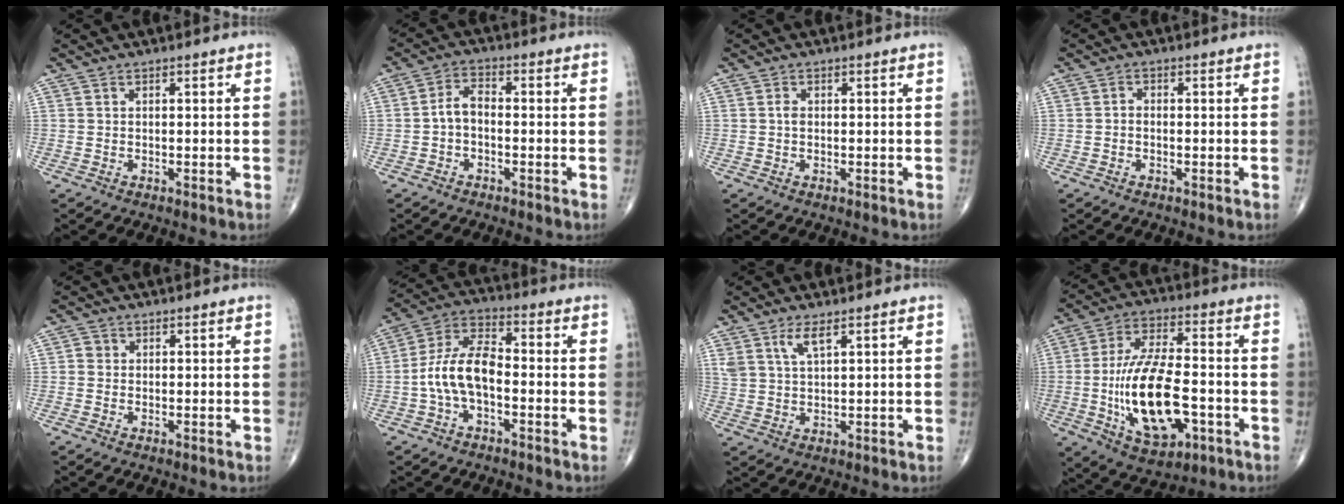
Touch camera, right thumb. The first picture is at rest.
{"total": 4.1, "force": [-1.0, 2.5, 3.2], "torque": [-0.053, 0.021, -0.028]}
{"total": 1.0, "force": [0.0, 0.7, 0.7], "torque": [-0.012, 0.001, -0.002]}
{"total": 1.1, "force": [-0.4, 0.8, 0.7], "torque": [-0.006, 0.004, -0.010]}
{"total": 1.1, "force": [0.1, 1.1, 0.3], "torque": [0.001, 0.002, -0.002]}
{"total": 10.2, "force": [-2.2, 5.2, 8.5], "torque": [-0.165, 0.041, -0.050]}
{"total": 3.9, "force": [2.4, 1.1, 2.9], "torque": [-0.063, -0.010, 0.052]}
{"total": 19.2, "force": [-4.3, 9.0, 16.5], "torque": [-0.294, 0.017, -0.064]}